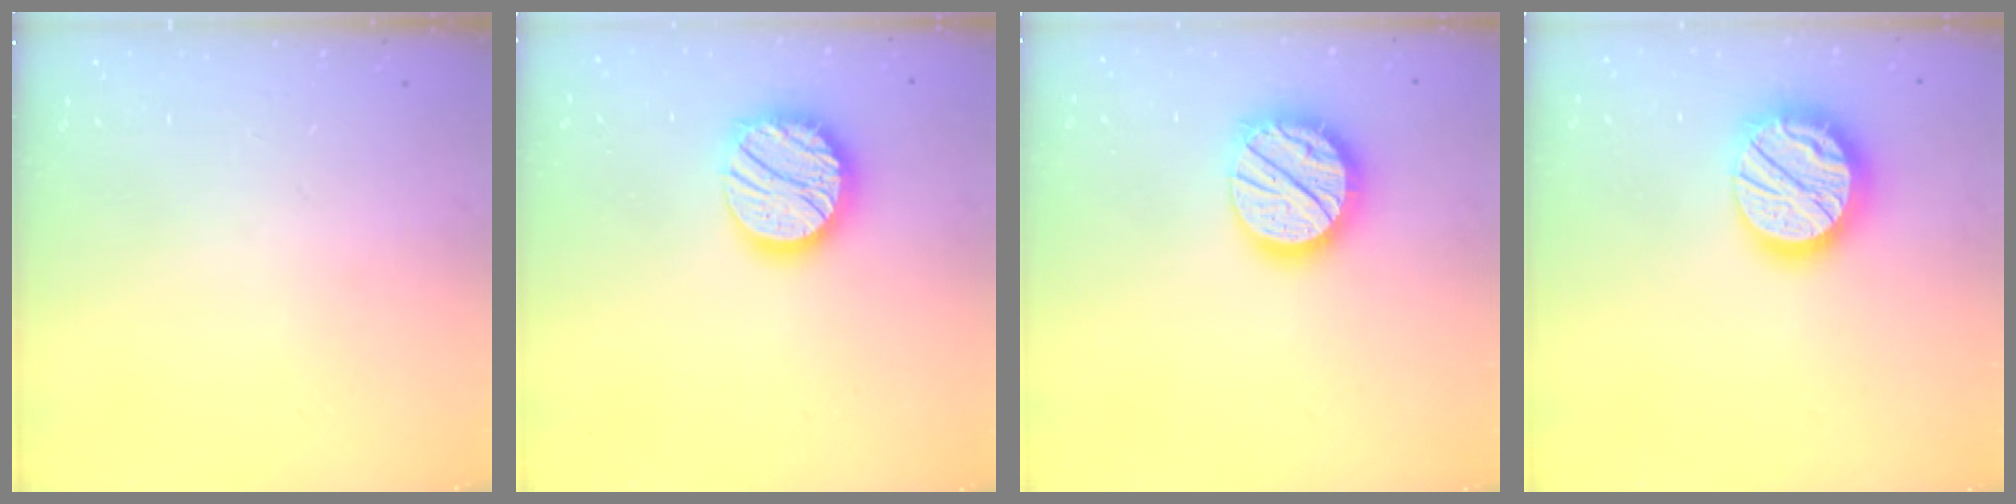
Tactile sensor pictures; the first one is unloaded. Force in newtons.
{"total": 17.8, "press": 17.7, "slide": 1.2}
{"total": 18.7, "press": 18.6, "slide": 1.5}
{"total": 18.7, "press": 18.7, "slide": 1.4}